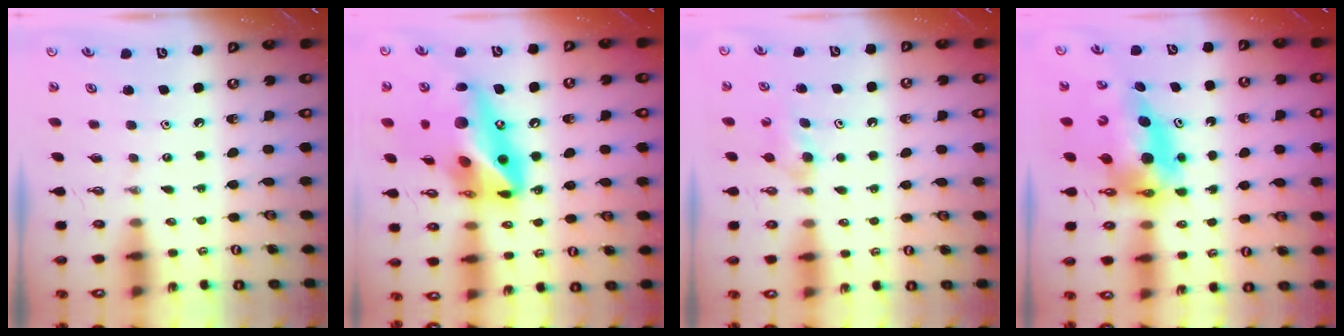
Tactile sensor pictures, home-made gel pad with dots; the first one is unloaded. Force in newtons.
{"total": 21.6, "press": 21.3, "slide": 3.3}
{"total": 4.0, "press": 4.0, "slide": 0.4}
{"total": 10.6, "press": 10.5, "slide": 1.0}